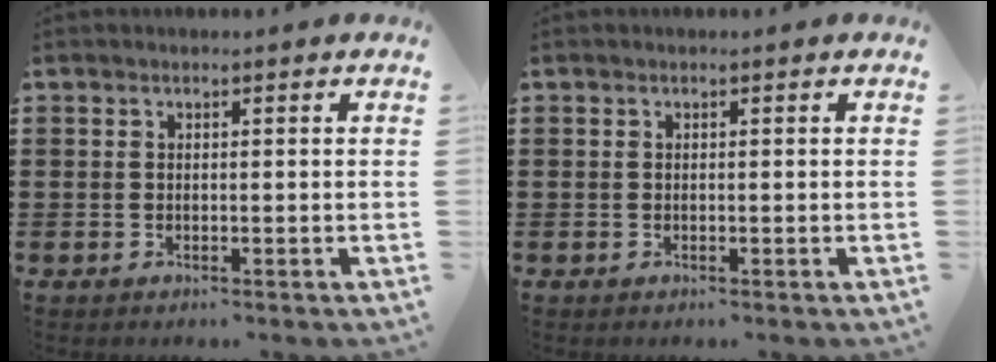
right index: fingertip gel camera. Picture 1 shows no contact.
{"total": 0.0}